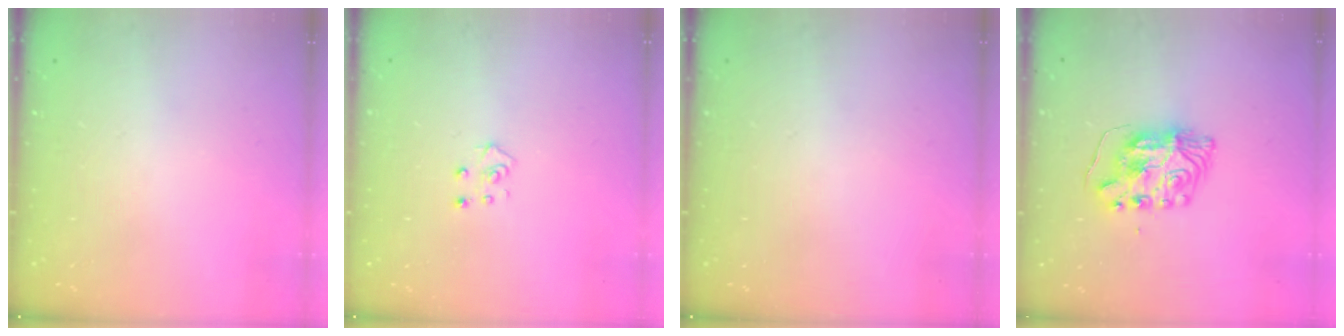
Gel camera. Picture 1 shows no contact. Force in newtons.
{"total": 4.7, "press": 4.7, "slide": 0.4}
{"total": 0.0}
{"total": 8.1, "press": 8.1, "slide": 0.9}